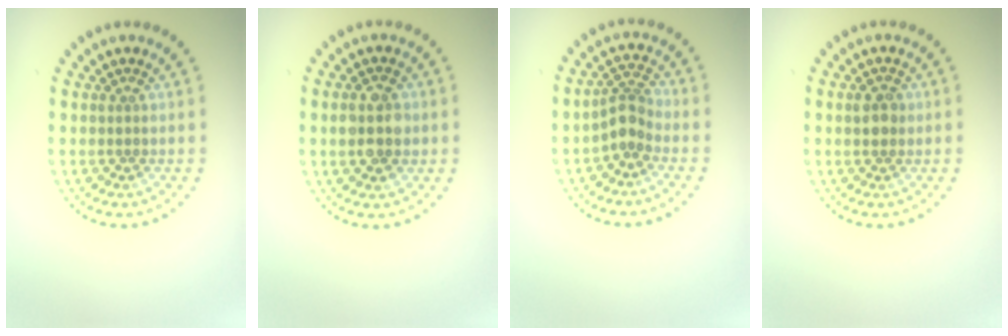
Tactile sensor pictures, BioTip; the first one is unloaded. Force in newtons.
{"total": 4.0, "press": 4.0, "slide": 0.1}
{"total": 2.4, "press": 1.8, "slide": 1.6}
{"total": 1.7, "press": 1.7, "slide": 0.2}